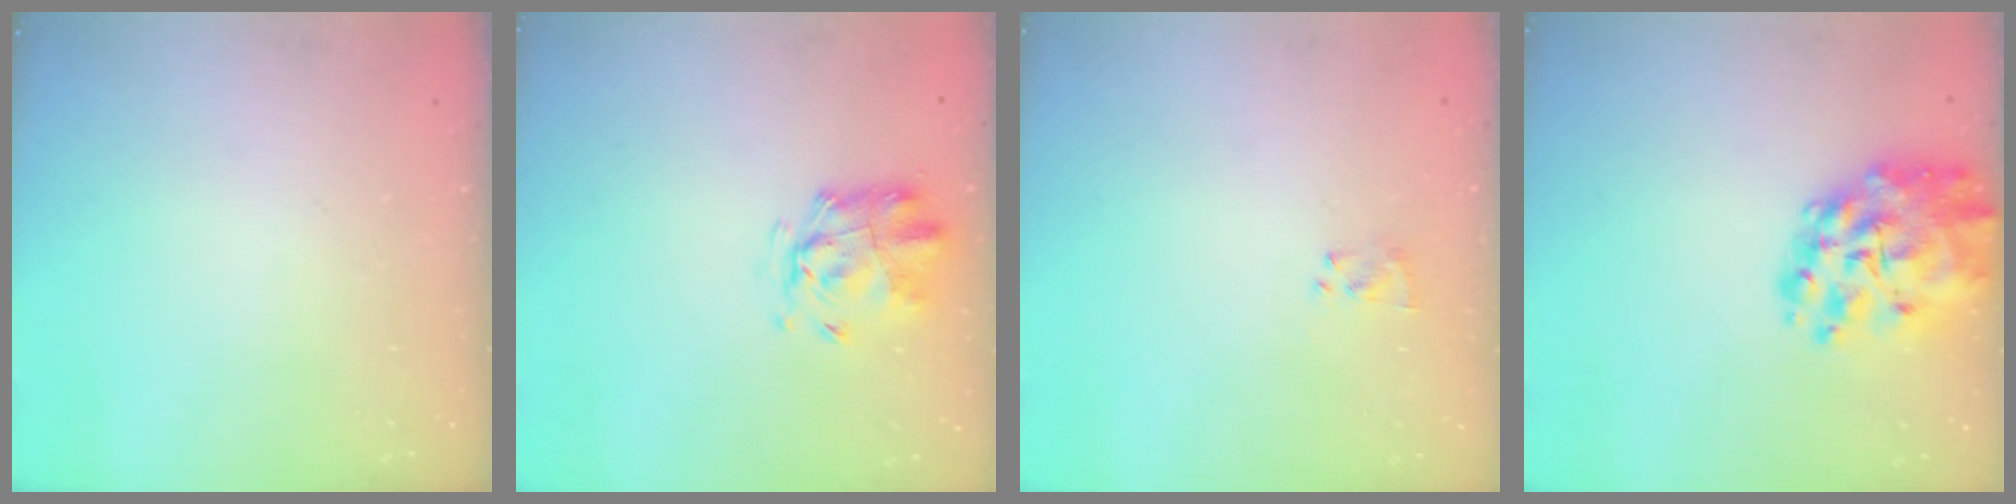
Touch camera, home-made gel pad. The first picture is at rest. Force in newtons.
{"total": 2.5, "press": 2.4, "slide": 0.7}
{"total": 2.6, "press": 2.3, "slide": 1.3}
{"total": 14.9, "press": 14.1, "slide": 4.7}